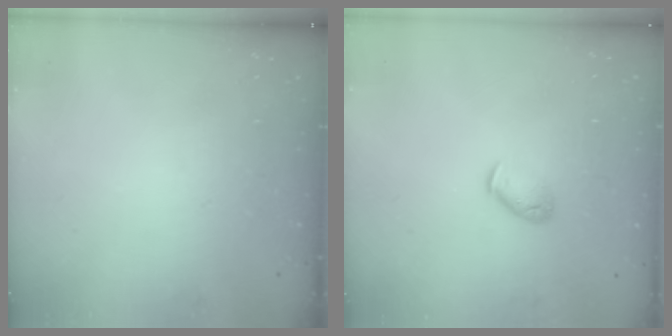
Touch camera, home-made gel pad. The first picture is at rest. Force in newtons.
{"total": 5.1, "press": 5.0, "slide": 1.1}